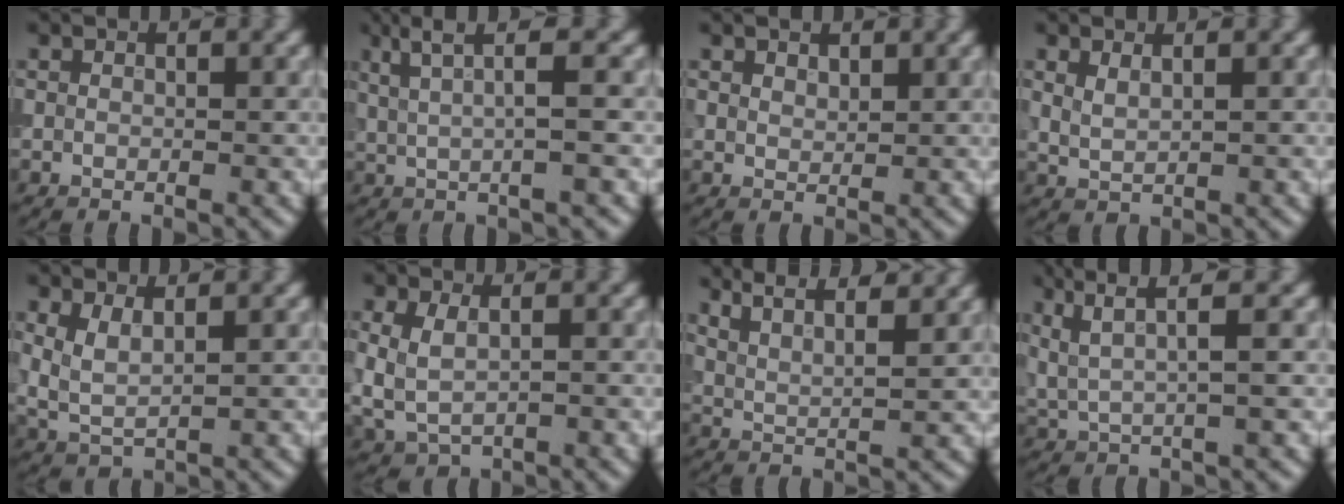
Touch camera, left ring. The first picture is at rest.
{"total": 4.1, "force": [1.4, 0.6, 3.8], "torque": [-0.066, 0.005, 0.027]}
{"total": 1.2, "force": [0.9, 0.6, 0.3], "torque": [-0.007, 0.000, 0.020]}
{"total": 1.6, "force": [1.0, 0.6, 1.0], "torque": [-0.019, -0.004, 0.024]}
{"total": 3.0, "force": [1.1, 1.4, 2.4], "torque": [-0.059, -0.004, 0.024]}
{"total": 3.5, "force": [0.0, 2.2, 2.8], "torque": [-0.065, -0.005, 0.006]}
{"total": 8.1, "force": [6.1, 2.7, 4.7], "torque": [-0.049, 0.032, 0.064]}
{"total": 4.5, "force": [2.2, 0.7, 3.8], "torque": [-0.080, 0.003, 0.047]}